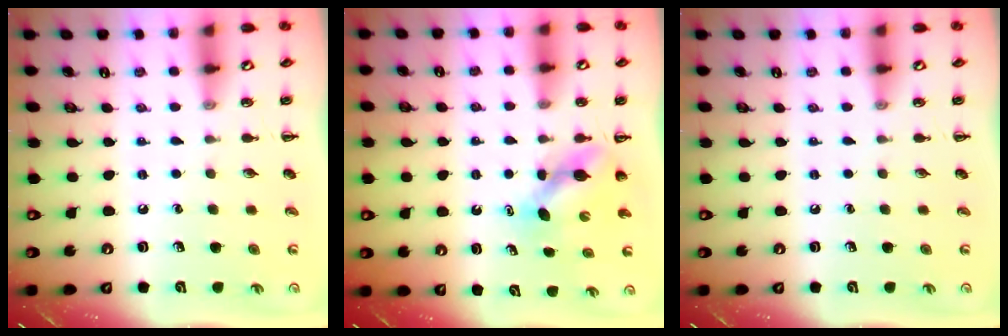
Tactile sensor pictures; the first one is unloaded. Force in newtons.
{"total": 5.2, "press": 5.2, "slide": 0.3}
{"total": 0.0}